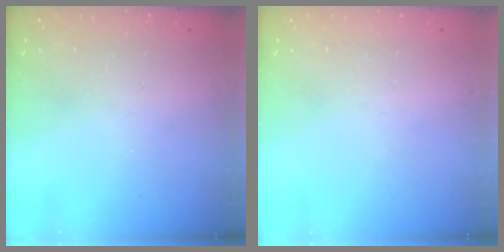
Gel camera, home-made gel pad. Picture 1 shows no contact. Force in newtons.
{"total": 0.0}